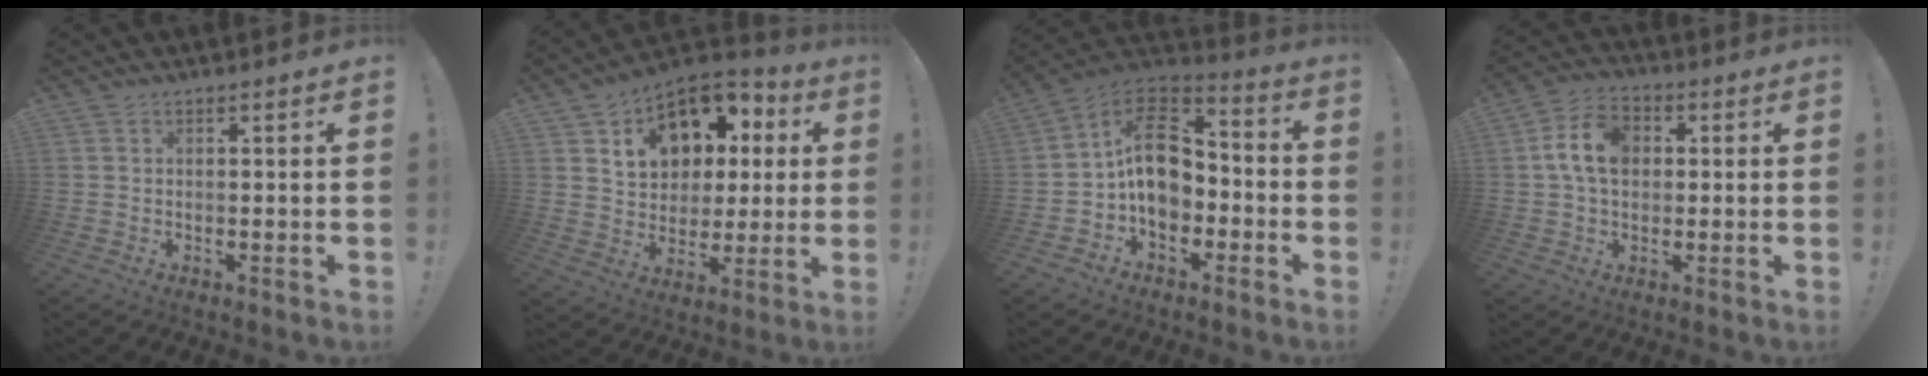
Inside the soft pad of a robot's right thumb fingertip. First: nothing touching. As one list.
[{"total": 14.9, "force": [6.4, 11.1, 7.6], "torque": [-0.109, -0.033, 0.127]}, {"total": 16.4, "force": [0.4, 11.9, 11.2], "torque": [-0.179, 0.014, 0.014]}, {"total": 10.8, "force": [1.5, 7.7, 7.5], "torque": [-0.144, 0.017, 0.032]}]